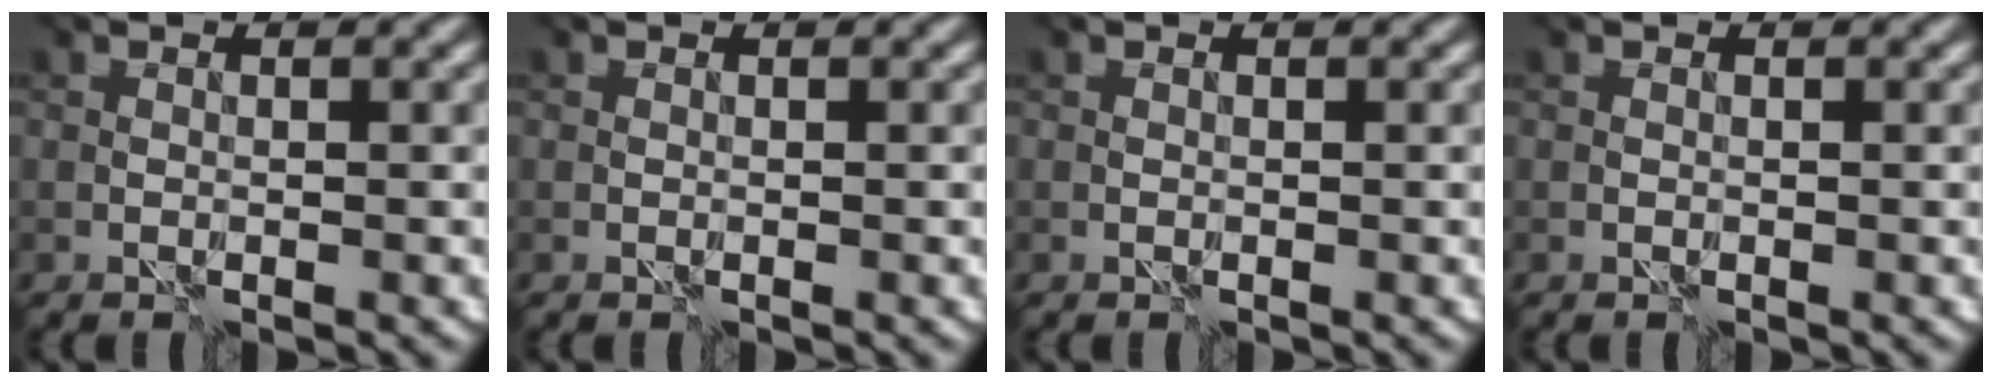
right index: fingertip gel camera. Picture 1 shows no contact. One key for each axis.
{"total": 0.0}
{"total": 0.0}
{"total": 0.0}